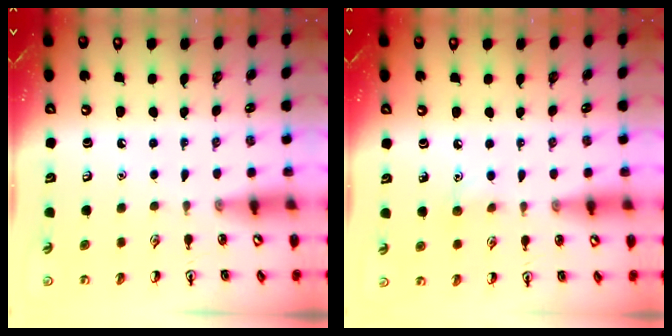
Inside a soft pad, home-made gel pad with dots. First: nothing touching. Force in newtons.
{"total": 4.4, "press": 4.2, "slide": 1.4}